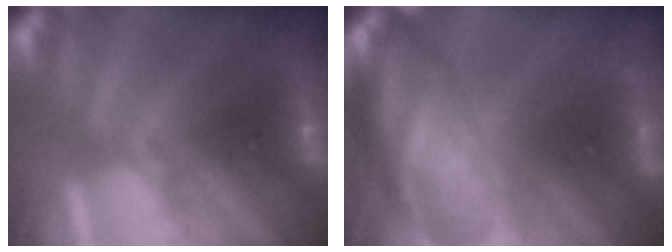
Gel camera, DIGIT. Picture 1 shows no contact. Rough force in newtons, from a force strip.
{"total": 10.2}